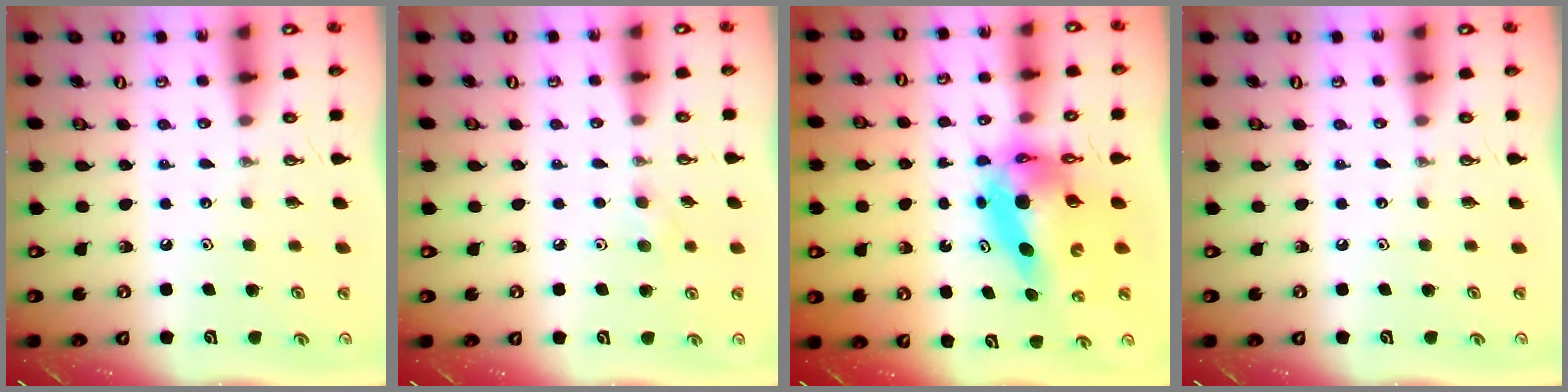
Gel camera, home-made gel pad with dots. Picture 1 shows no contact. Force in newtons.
{"total": 6.2, "press": 5.8, "slide": 2.3}
{"total": 9.3, "press": 9.3, "slide": 0.9}
{"total": 0.0}